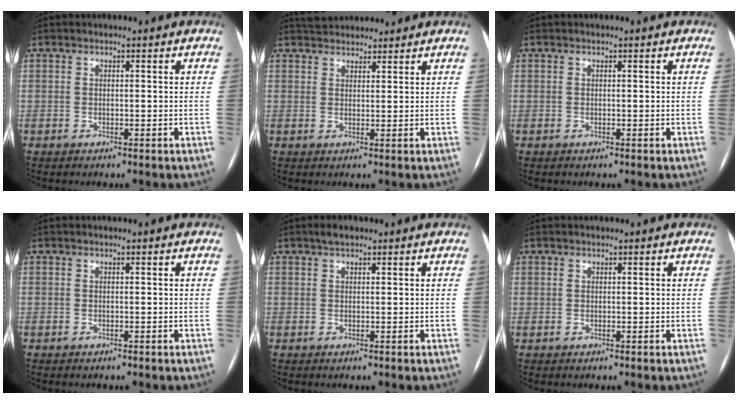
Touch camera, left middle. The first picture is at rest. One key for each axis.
{"total": 5.5, "fx": 5.1, "fy": 1.8, "fz": 1.1, "tx": -0.016, "ty": 0.030, "tz": 0.080}
{"total": 0.0}
{"total": 0.0}
{"total": 1.8, "fx": 1.3, "fy": 0.7, "fz": 0.9, "tx": -0.020, "ty": 0.009, "tz": 0.022}
{"total": 0.5, "fx": 0.3, "fy": 0.4, "fz": 0.1, "tx": 0.000, "ty": 0.000, "tz": 0.004}